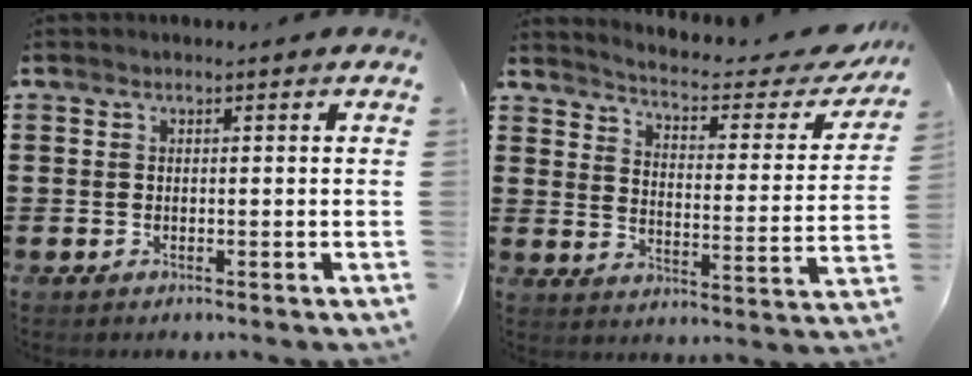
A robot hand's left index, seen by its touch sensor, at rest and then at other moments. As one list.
[{"total": 3.7, "force": [3.2, 0.4, 1.8], "torque": [-0.053, -0.027, 0.045]}]